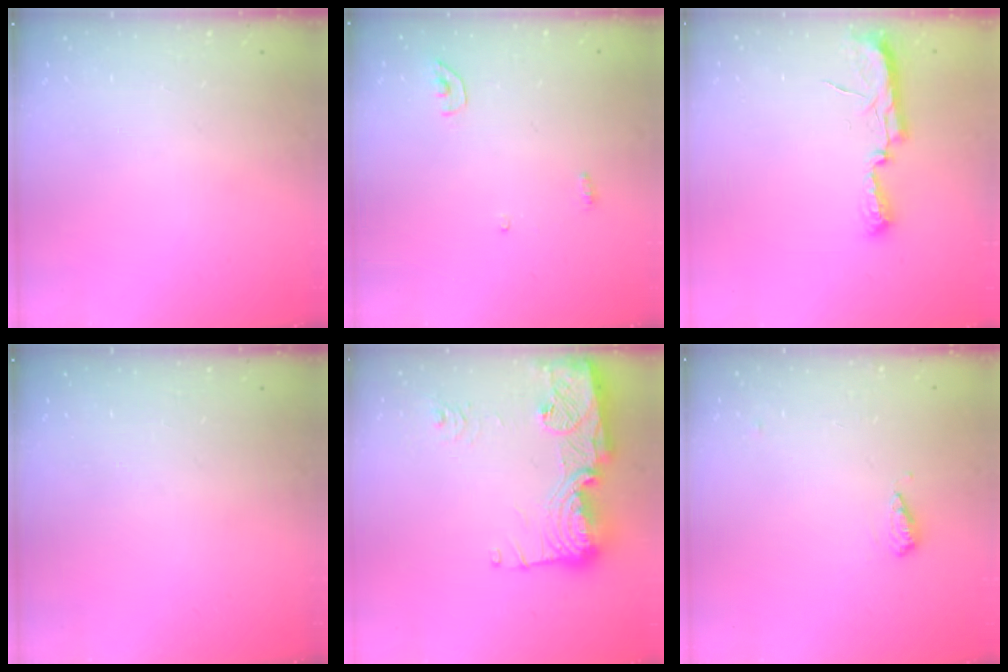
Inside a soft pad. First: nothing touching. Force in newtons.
{"total": 3.4, "press": 3.4, "slide": 0.3}
{"total": 7.2, "press": 7.2, "slide": 0.7}
{"total": 0.0}
{"total": 18.9, "press": 18.8, "slide": 1.7}
{"total": 8.3, "press": 8.3, "slide": 0.9}